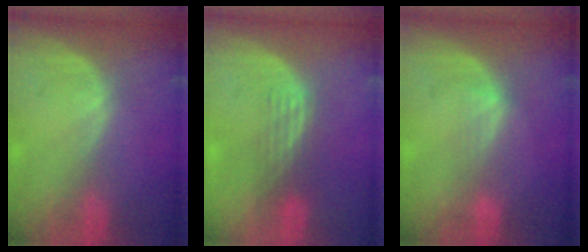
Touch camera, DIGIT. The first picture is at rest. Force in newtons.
{"total": 3.0, "press": 2.7, "slide": 1.3}
{"total": 2.4, "press": 2.4, "slide": 0.4}